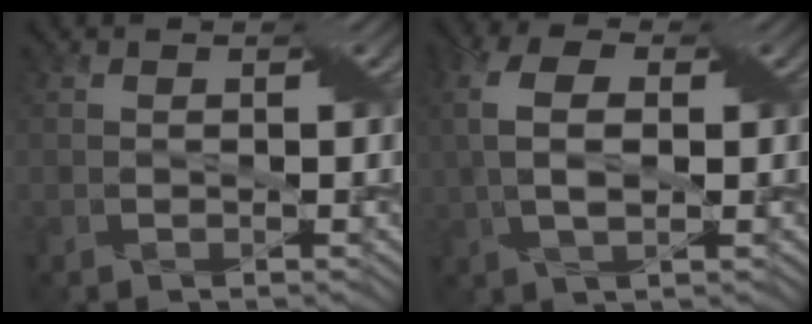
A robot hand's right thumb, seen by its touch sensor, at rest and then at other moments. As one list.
[{"total": 6.4, "force": [0.9, 3.3, 5.4], "torque": [-0.130, 0.010, 0.011]}]